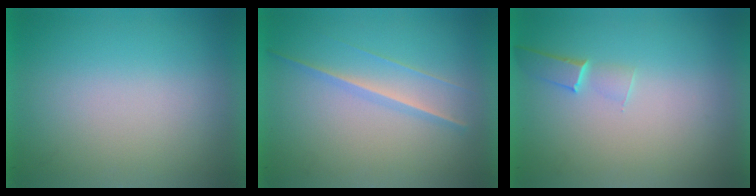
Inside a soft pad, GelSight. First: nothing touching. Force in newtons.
{"total": 1.3}
{"total": 1.1}